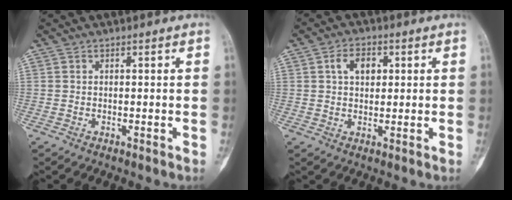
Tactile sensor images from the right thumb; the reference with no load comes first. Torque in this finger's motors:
{"motor_torque": [-0.69, 0.53, 0.25, -0.09, 0.17]}